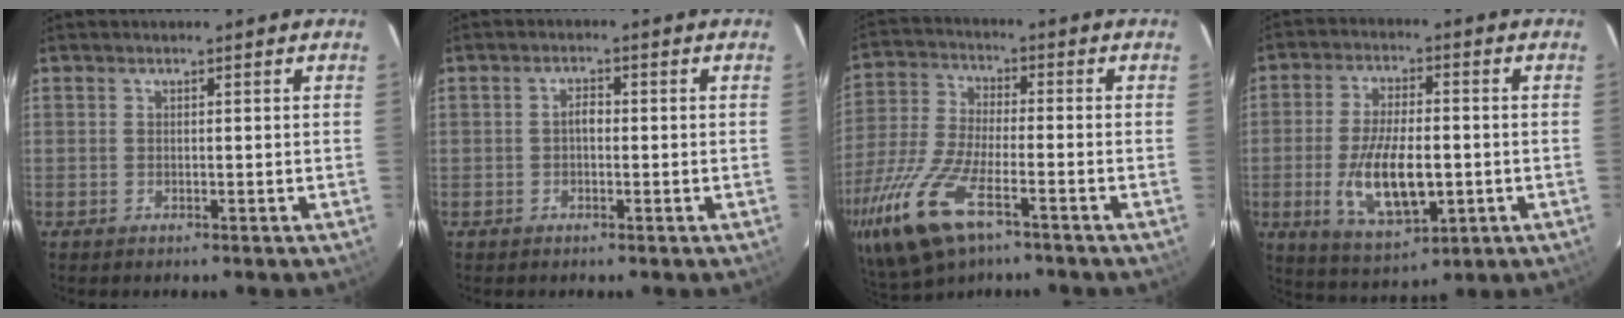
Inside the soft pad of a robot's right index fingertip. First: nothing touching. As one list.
[{"total": 1.7, "force": [-0.3, 1.0, 1.4], "torque": [-0.026, 0.009, -0.008]}, {"total": 19.5, "force": [-10.6, 7.5, 14.5], "torque": [-0.327, -0.049, -0.204]}, {"total": 13.2, "force": [-2.7, 5.5, 11.7], "torque": [-0.232, -0.016, -0.038]}]